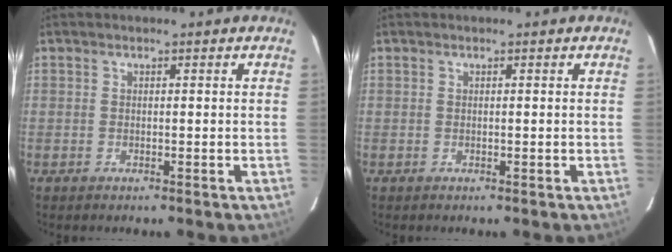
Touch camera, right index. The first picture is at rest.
{"total": 0.0}